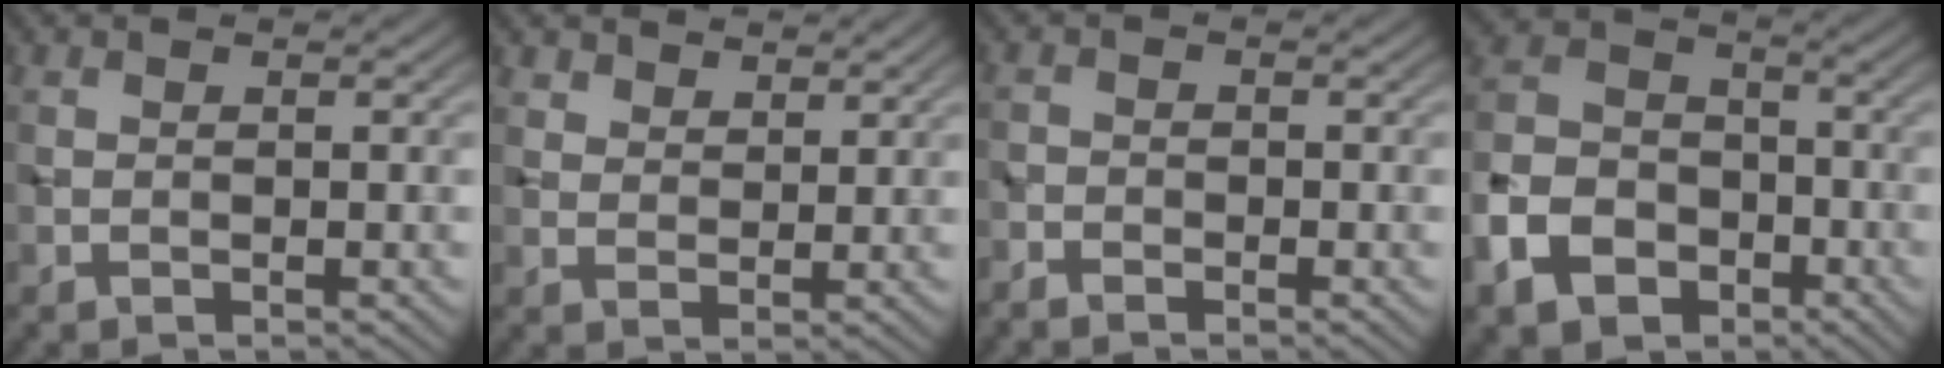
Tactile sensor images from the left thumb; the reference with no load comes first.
{"total": 3.6, "force": [2.9, 1.8, 1.1], "torque": [-0.029, -0.006, 0.069]}
{"total": 1.8, "force": [-1.6, 0.6, 0.5], "torque": [-0.011, -0.004, -0.037]}
{"total": 10.0, "force": [-5.1, 7.0, 4.9], "torque": [-0.127, -0.015, -0.114]}